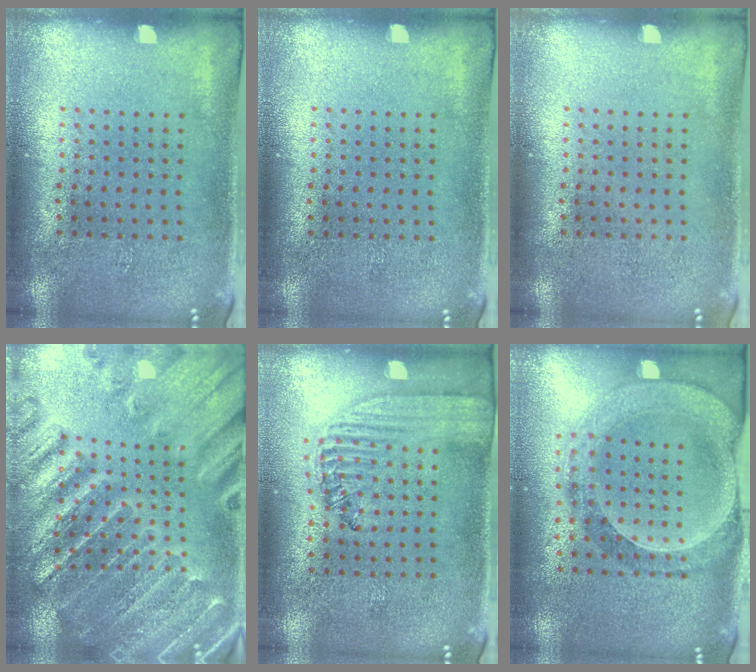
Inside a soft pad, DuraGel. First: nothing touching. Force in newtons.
{"total": 0.0}
{"total": 0.0}
{"total": 2.8, "press": 2.8, "slide": 0.3}
{"total": 1.5, "press": 1.4, "slide": 0.5}
{"total": 1.5, "press": 1.5, "slide": 0.3}